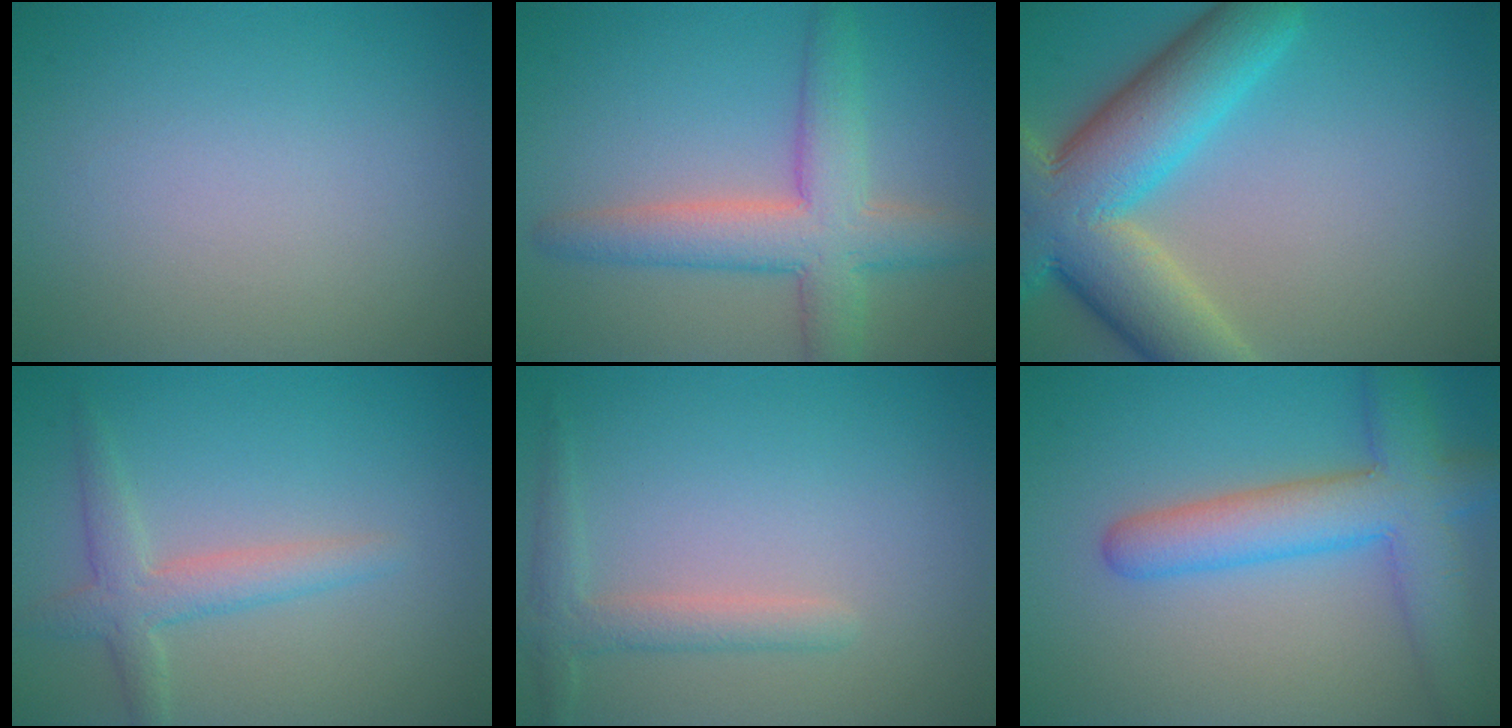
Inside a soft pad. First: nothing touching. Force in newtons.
{"total": 6.1, "press": 6.1, "slide": 0.3}
{"total": 11.3, "press": 11.3, "slide": 0.6}
{"total": 2.9, "press": 2.9, "slide": 0.1}
{"total": 2.3, "press": 2.3, "slide": 0.2}
{"total": 6.6, "press": 6.6, "slide": 0.4}